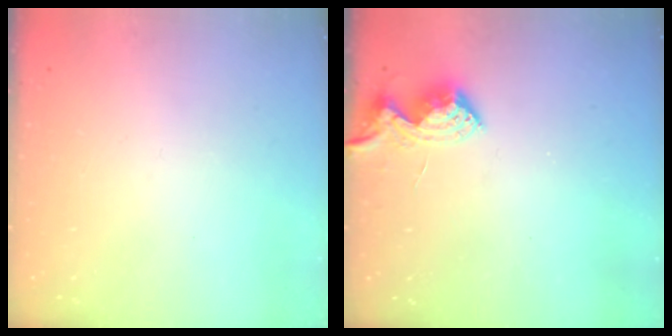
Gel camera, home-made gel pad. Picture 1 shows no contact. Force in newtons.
{"total": 8.6, "press": 8.5, "slide": 1.2}